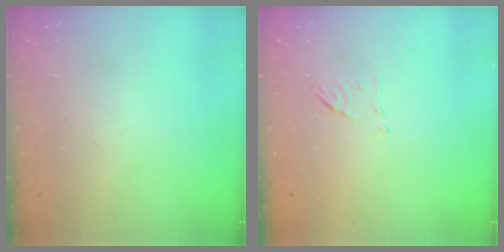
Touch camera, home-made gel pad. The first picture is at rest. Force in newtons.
{"total": 5.3, "press": 5.2, "slide": 0.8}